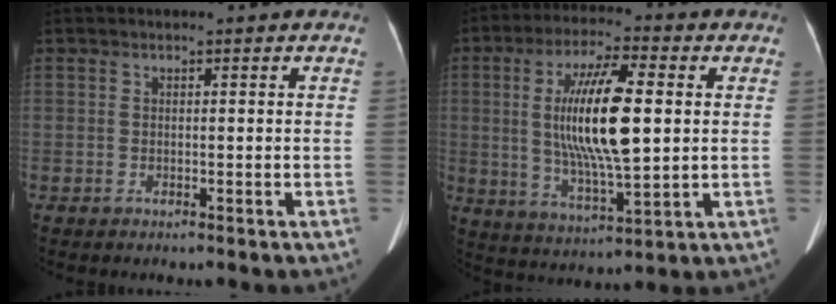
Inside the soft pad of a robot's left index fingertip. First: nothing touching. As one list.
[{"total": 14.5, "force": [1.5, 2.9, 14.2], "torque": [-0.270, -0.004, 0.027]}]